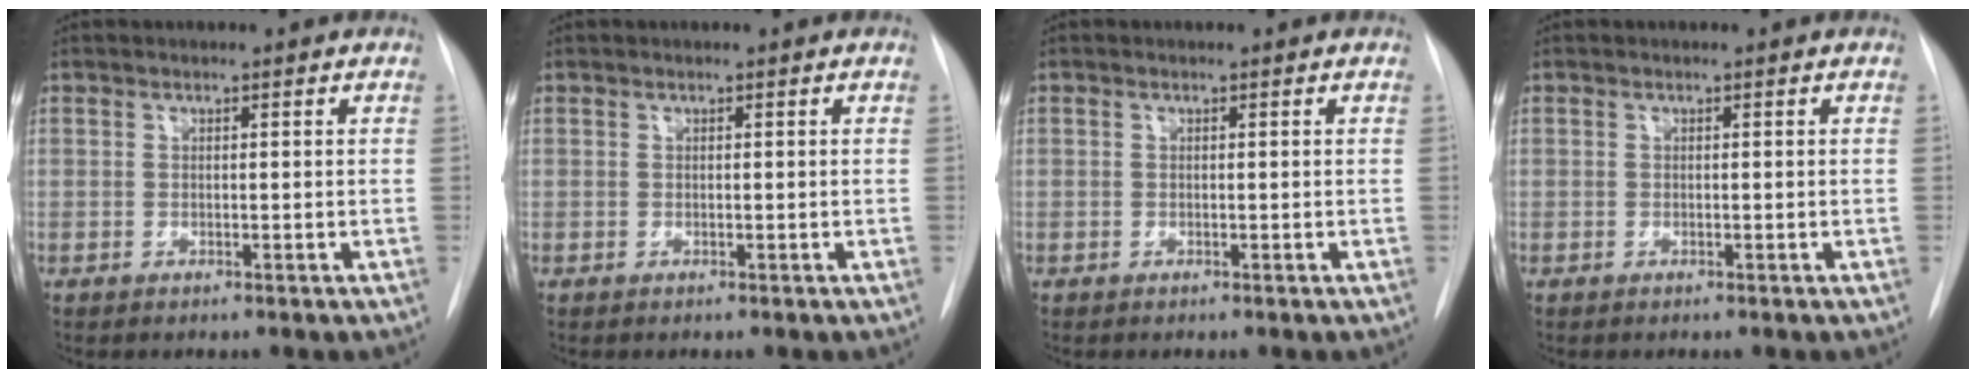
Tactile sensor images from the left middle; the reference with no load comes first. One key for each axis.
{"total": 0.0}
{"total": 0.0}
{"total": 0.0}